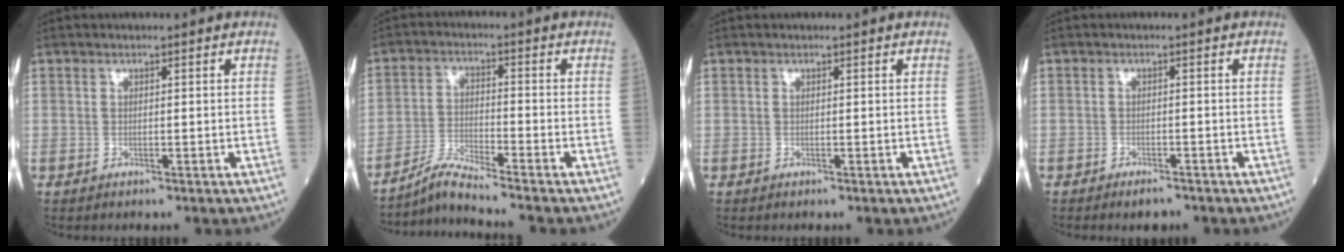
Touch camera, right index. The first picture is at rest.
{"total": 5.5, "force": [-5.1, -1.9, 1.3], "torque": [-0.036, -0.023, -0.099]}
{"total": 0.0}
{"total": 2.2, "force": [-1.8, 0.8, 1.1], "torque": [-0.018, -0.001, -0.023]}